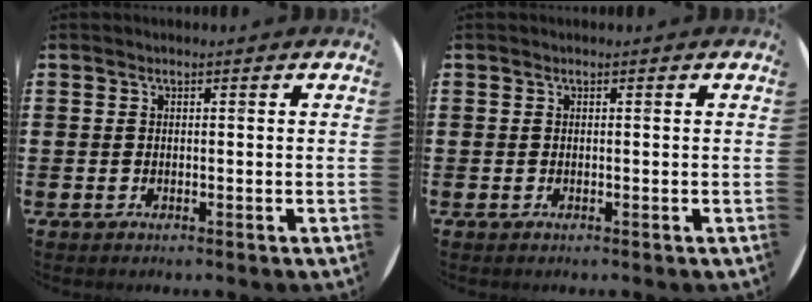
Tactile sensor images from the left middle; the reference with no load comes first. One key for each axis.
{"total": 0.0}